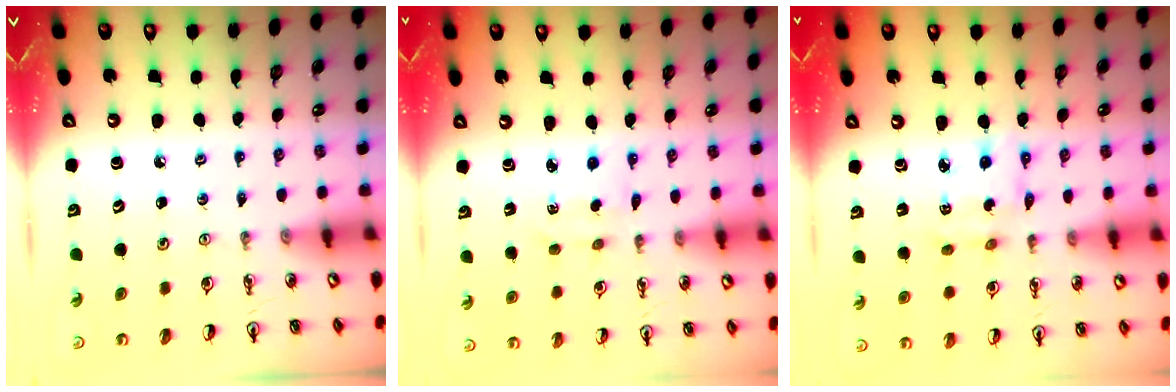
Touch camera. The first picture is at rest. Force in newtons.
{"total": 2.2, "press": 2.1, "slide": 0.7}
{"total": 4.2, "press": 4.2, "slide": 0.3}